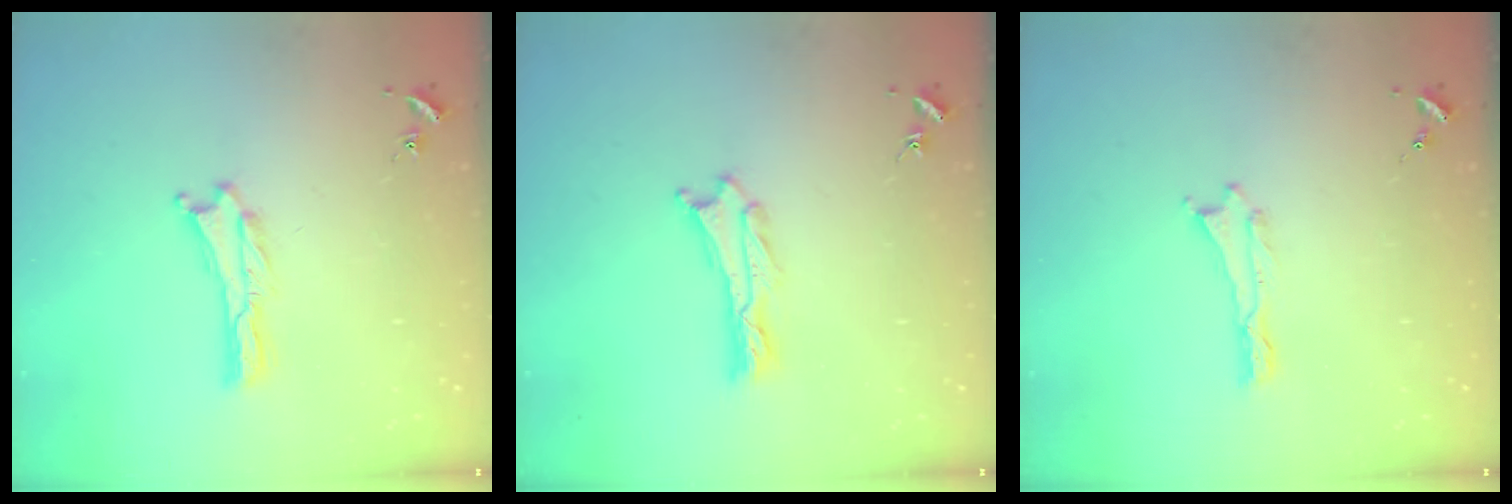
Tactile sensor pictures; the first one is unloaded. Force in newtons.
{"total": 0.7, "press": 0.6, "slide": 0.2}
{"total": 0.0}